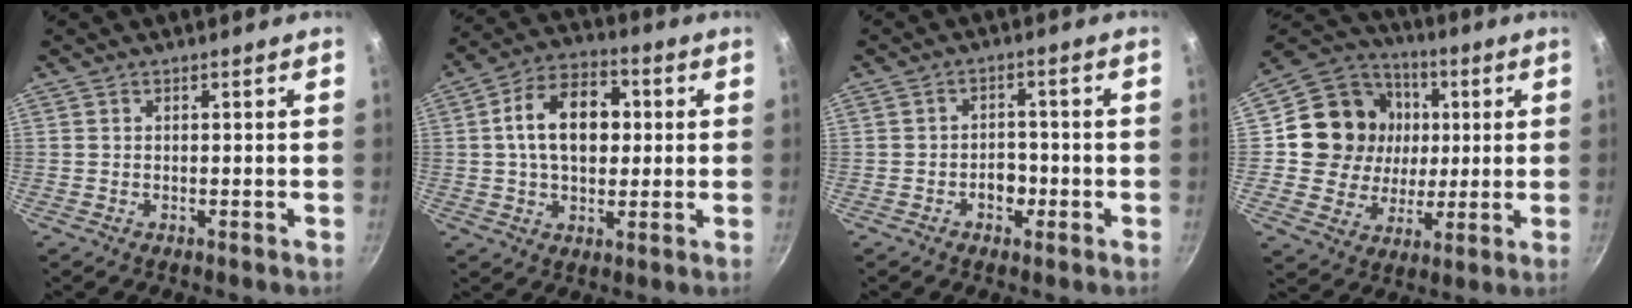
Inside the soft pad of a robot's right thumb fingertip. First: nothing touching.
{"total": 14.1, "force": [1.8, 9.4, 10.4], "torque": [-0.139, 0.021, 0.016]}
{"total": 3.7, "force": [-1.4, 2.7, 2.1], "torque": [-0.006, 0.013, -0.023]}
{"total": 18.1, "force": [2.8, 16.3, 7.3], "torque": [-0.110, 0.012, 0.048]}